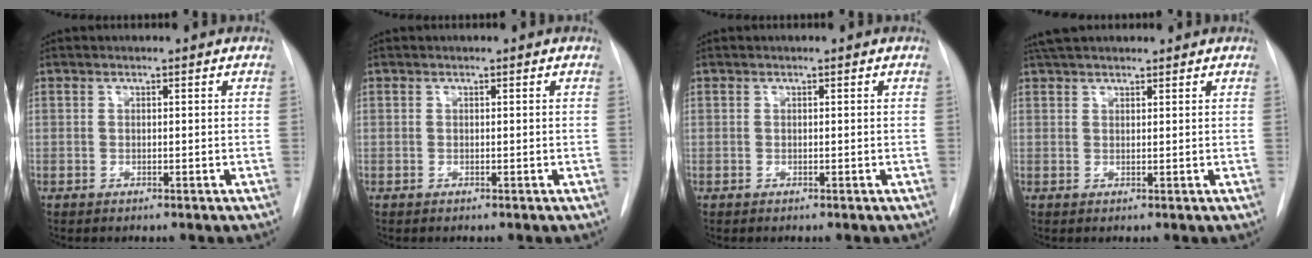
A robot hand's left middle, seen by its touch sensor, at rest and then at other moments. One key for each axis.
{"total": 0.0}
{"total": 0.0}
{"total": 5.6, "fx": 4.8, "fy": 1.6, "fz": 2.3, "tx": -0.035, "ty": 0.036, "tz": 0.083}